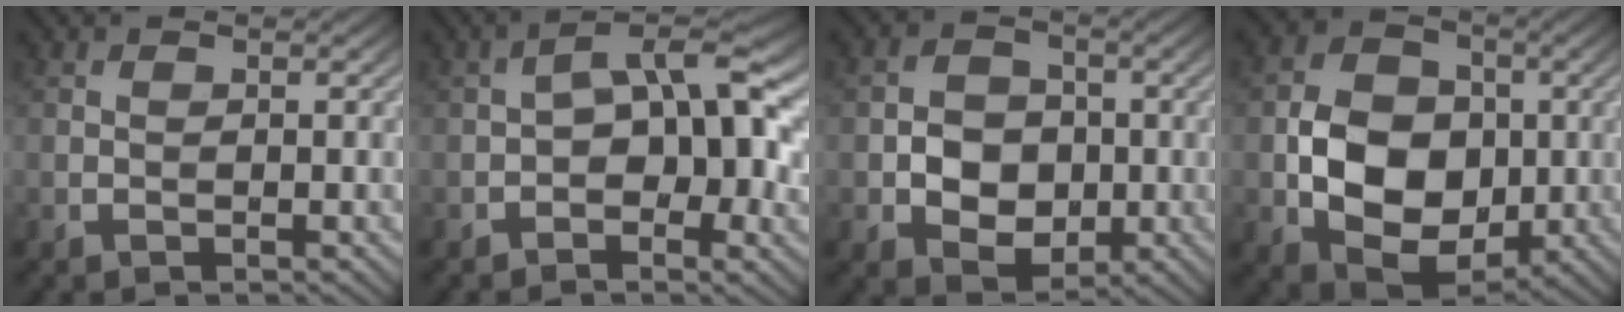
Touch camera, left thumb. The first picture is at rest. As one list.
[{"total": 9.1, "force": [-0.4, 5.0, 7.6], "torque": [-0.103, 0.017, -0.018]}, {"total": 6.1, "force": [-1.2, 4.9, 3.4], "torque": [-0.064, -0.004, -0.030]}, {"total": 11.1, "force": [-1.3, 8.3, 7.3], "torque": [-0.137, -0.007, -0.031]}]